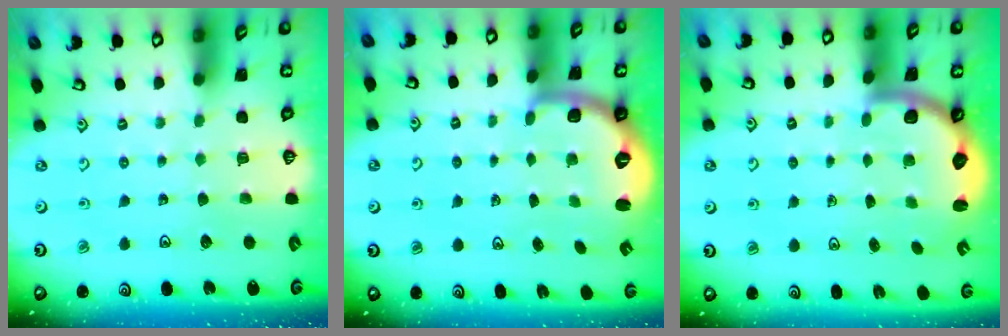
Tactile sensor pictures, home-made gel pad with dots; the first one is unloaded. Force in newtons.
{"total": 2.5, "press": 1.9, "slide": 1.6}
{"total": 2.8, "press": 2.5, "slide": 1.3}